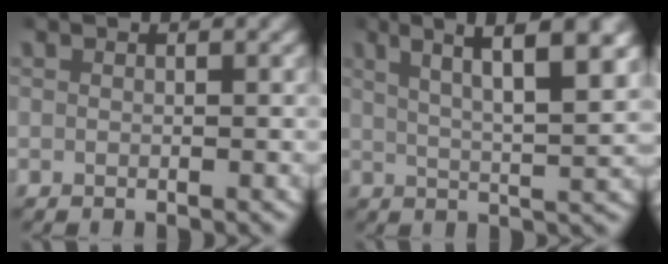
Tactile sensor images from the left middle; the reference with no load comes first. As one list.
[{"total": 7.3, "force": [4.2, 1.4, 5.9], "torque": [-0.083, 0.016, 0.061]}]